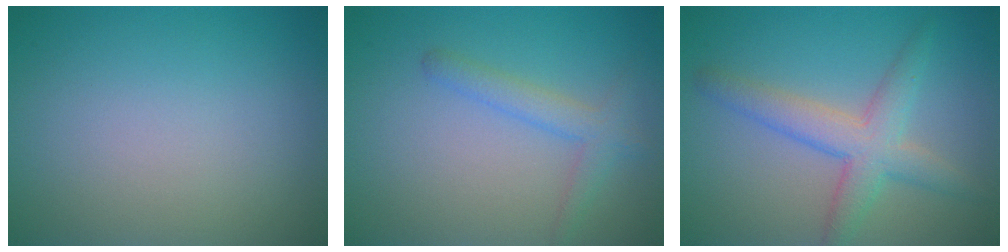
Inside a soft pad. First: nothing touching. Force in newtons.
{"total": 2.4, "press": 2.4, "slide": 0.1}
{"total": 4.3, "press": 4.3, "slide": 0.2}